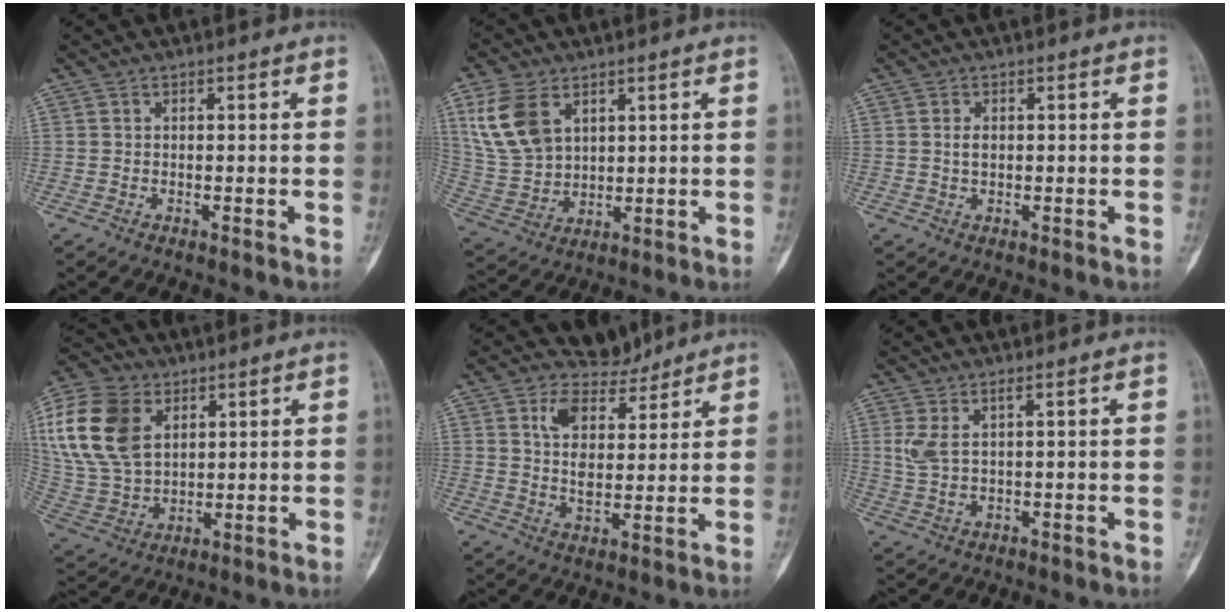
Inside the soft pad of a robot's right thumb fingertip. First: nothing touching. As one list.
[{"total": 11.7, "force": [5.3, 7.5, 7.3], "torque": [-0.142, -0.012, 0.119]}, {"total": 1.6, "force": [0.2, 1.0, 1.3], "torque": [-0.020, 0.000, 0.004]}, {"total": 18.5, "force": [6.3, 12.6, 11.9], "torque": [-0.241, -0.010, 0.127]}, {"total": 8.1, "force": [6.1, 4.4, 2.8], "torque": [-0.029, -0.045, 0.116]}, {"total": 4.0, "force": [1.4, 0.9, 3.6], "torque": [-0.092, -0.007, 0.040]}]